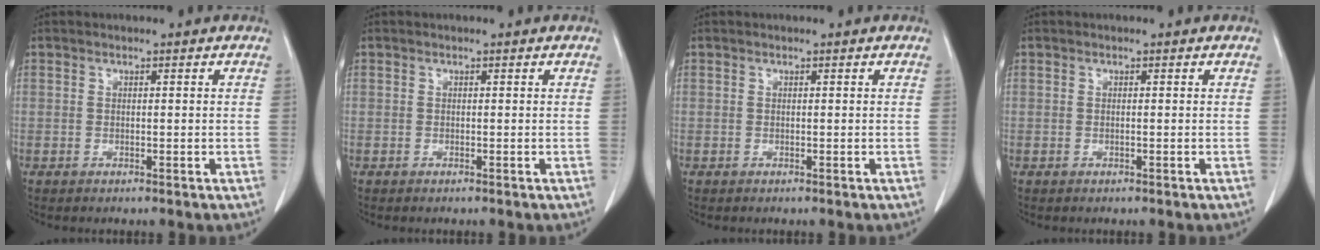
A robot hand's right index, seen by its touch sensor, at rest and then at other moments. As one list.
[{"total": 0.0}, {"total": 0.0}, {"total": 0.0}]